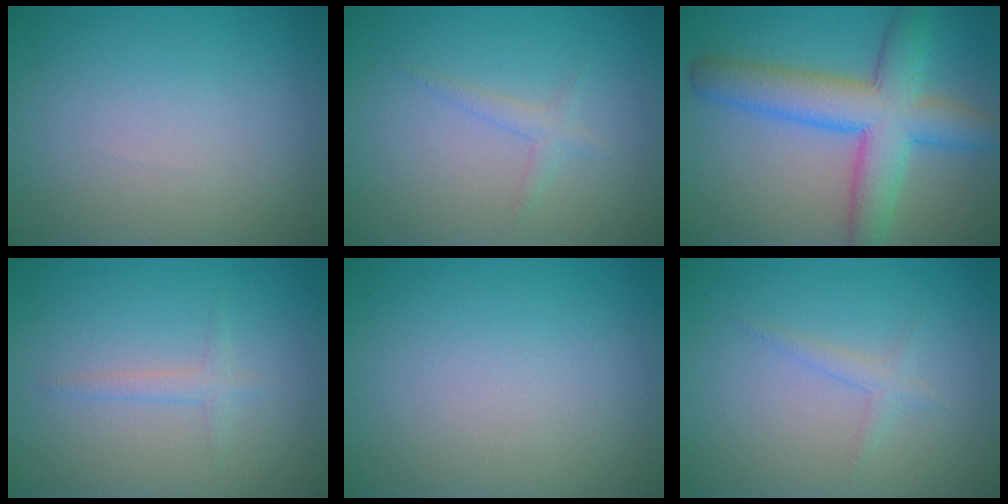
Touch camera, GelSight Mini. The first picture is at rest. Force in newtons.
{"total": 1.2, "press": 1.2, "slide": 0.0}
{"total": 7.9, "press": 7.9, "slide": 0.2}
{"total": 1.2, "press": 1.2, "slide": 0.1}
{"total": 0.0}
{"total": 1.2, "press": 1.2, "slide": 0.0}